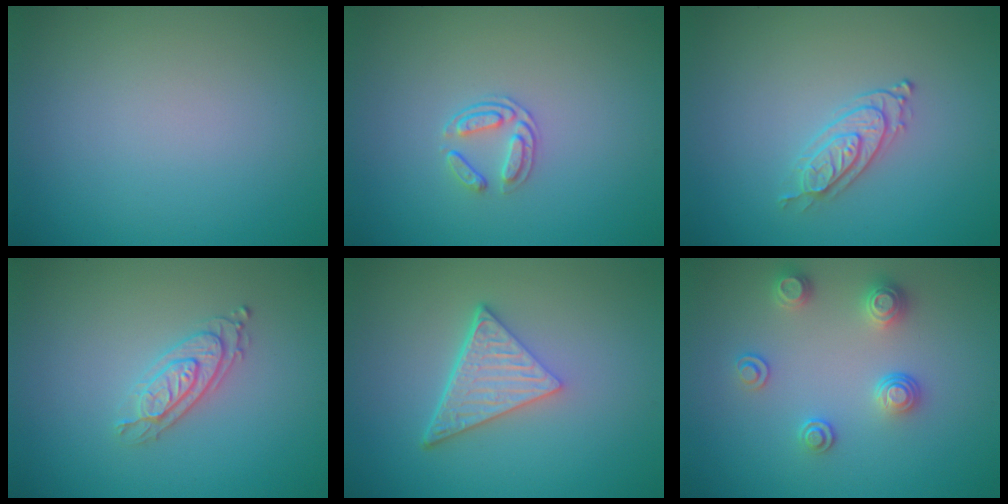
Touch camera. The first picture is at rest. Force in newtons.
{"total": 1.7, "press": 1.3, "slide": 1.1}
{"total": 2.3, "press": 2.1, "slide": 0.9}
{"total": 2.6, "press": 2.3, "slide": 1.3}
{"total": 4.8, "press": 3.3, "slide": 3.5}
{"total": 2.6, "press": 2.6, "slide": 0.6}